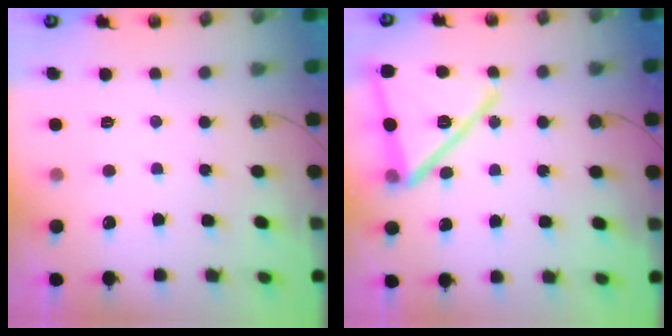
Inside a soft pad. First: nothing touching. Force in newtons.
{"total": 17.9, "press": 16.8, "slide": 6.2}